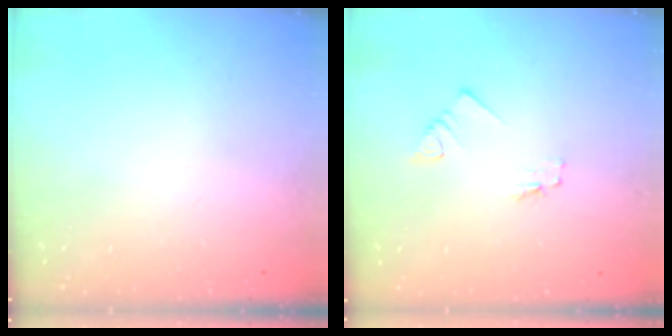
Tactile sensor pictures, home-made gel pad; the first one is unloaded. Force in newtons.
{"total": 1.2, "press": 1.2, "slide": 0.1}